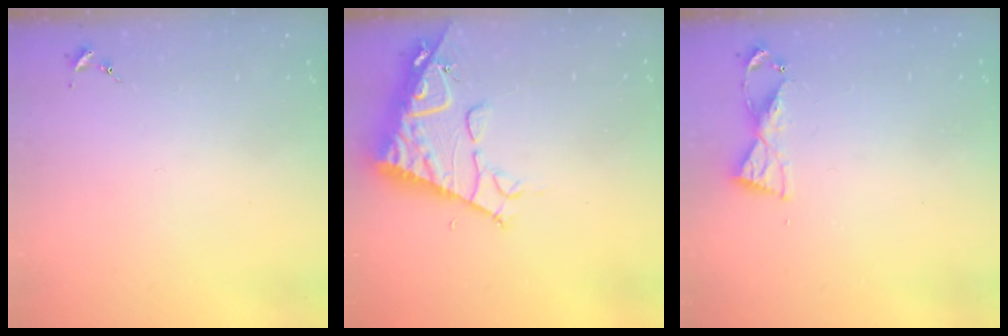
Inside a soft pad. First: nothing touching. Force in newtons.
{"total": 12.3, "press": 12.2, "slide": 1.6}
{"total": 6.2, "press": 6.2, "slide": 0.7}